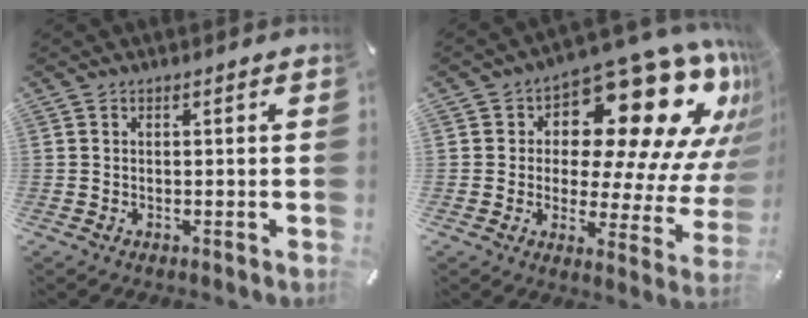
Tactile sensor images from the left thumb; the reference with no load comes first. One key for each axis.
{"total": 21.4, "fx": 10.2, "fy": 10.5, "fz": 15.5, "tx": -0.201, "ty": -0.089, "tz": 0.165}